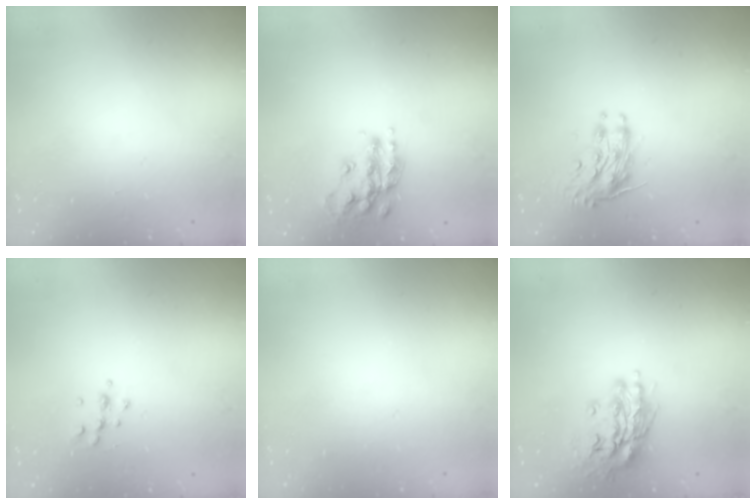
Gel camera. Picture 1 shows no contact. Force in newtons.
{"total": 14.7, "press": 14.7, "slide": 0.9}
{"total": 8.9, "press": 8.9, "slide": 0.3}
{"total": 6.3, "press": 6.2, "slide": 1.0}
{"total": 0.0}
{"total": 13.2, "press": 13.1, "slide": 1.9}